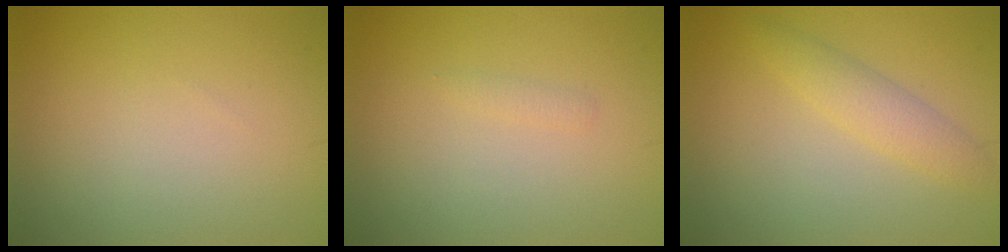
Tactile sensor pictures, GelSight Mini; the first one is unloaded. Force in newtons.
{"total": 0.6, "press": 0.6, "slide": 0.1}
{"total": 2.4, "press": 2.4, "slide": 0.1}